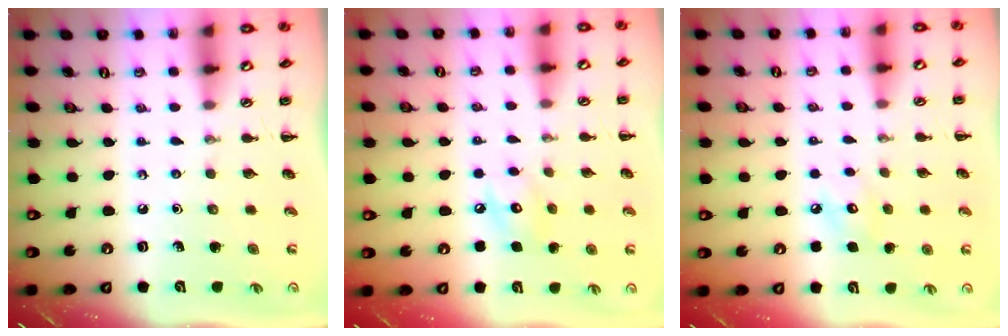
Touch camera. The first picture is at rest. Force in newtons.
{"total": 7.4, "press": 7.4, "slide": 1.0}
{"total": 5.8, "press": 5.7, "slide": 1.3}